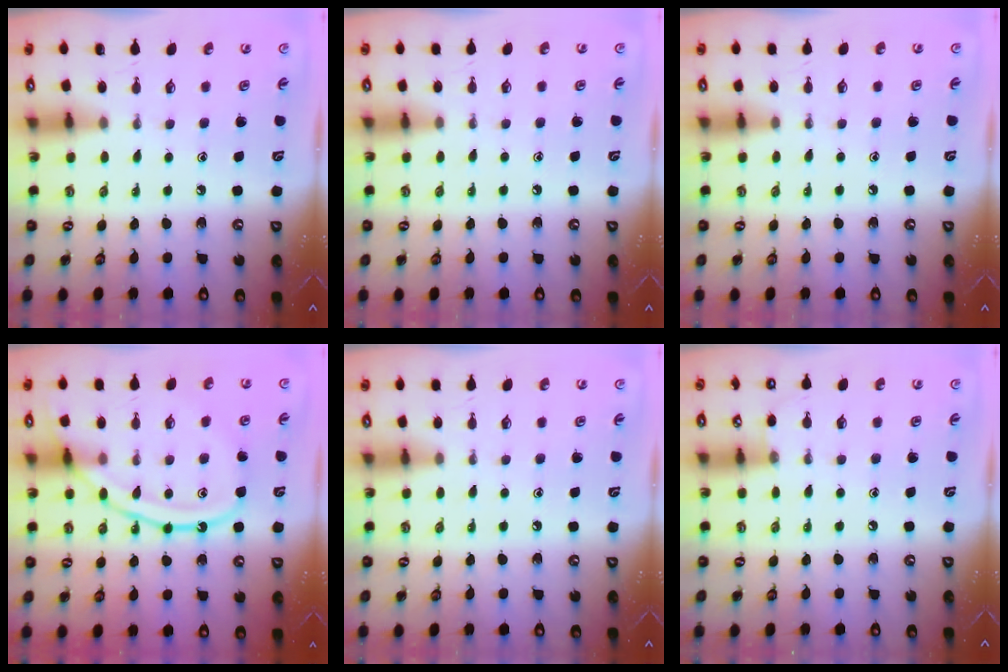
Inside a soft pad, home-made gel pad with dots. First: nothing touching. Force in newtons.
{"total": 3.0, "press": 2.9, "slide": 0.5}
{"total": 3.0, "press": 2.9, "slide": 0.5}
{"total": 14.2, "press": 14.2, "slide": 1.2}
{"total": 3.0, "press": 2.9, "slide": 0.5}
{"total": 4.3, "press": 4.2, "slide": 0.4}